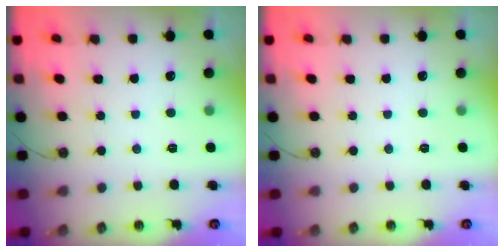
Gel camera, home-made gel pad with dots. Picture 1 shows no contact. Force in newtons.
{"total": 0.0}